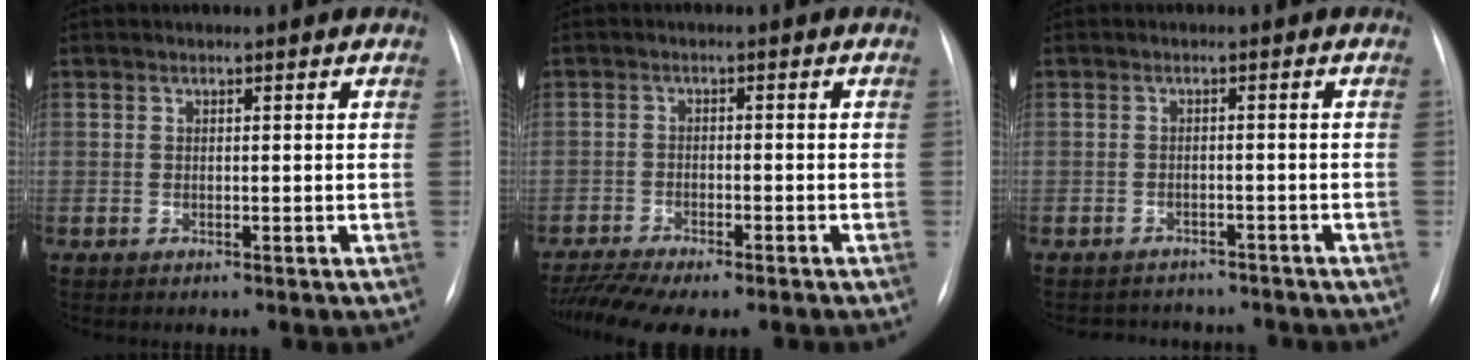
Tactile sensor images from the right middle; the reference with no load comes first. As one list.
[{"total": 9.3, "force": [-7.8, 1.6, 4.7], "torque": [-0.077, -0.002, -0.120]}, {"total": 6.9, "force": [-6.4, 2.4, 0.6], "torque": [-0.008, 0.010, -0.075]}]